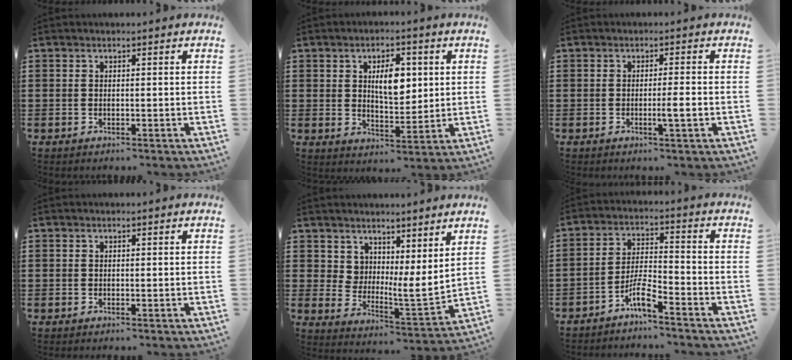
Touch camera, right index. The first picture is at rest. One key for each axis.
{"total": 6.3, "fx": 1.6, "fy": 3.2, "fz": 5.2, "tx": -0.087, "ty": 0.003, "tz": 0.020}
{"total": 2.6, "fx": -0.7, "fy": -0.2, "fz": 2.5, "tx": -0.040, "ty": -0.007, "tz": -0.015}
{"total": 0.0}
{"total": 5.5, "fx": 4.8, "fy": 1.9, "fz": 1.8, "tx": -0.051, "ty": -0.039, "tz": 0.088}
{"total": 5.2, "fx": -4.0, "fy": 0.7, "fz": 3.2, "tx": -0.079, "ty": -0.002, "tz": -0.082}